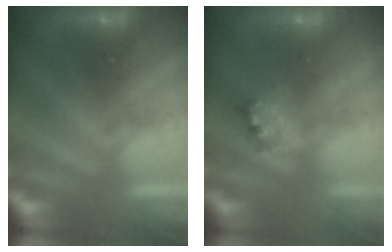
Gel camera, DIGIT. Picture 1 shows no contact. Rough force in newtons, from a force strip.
{"total": 2.4}